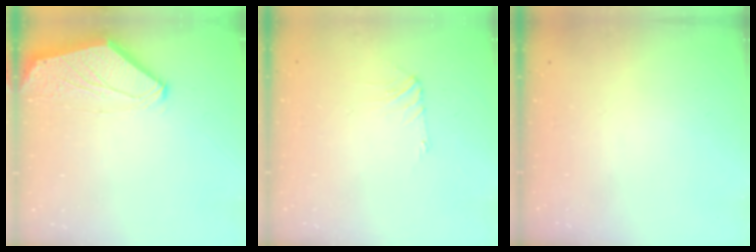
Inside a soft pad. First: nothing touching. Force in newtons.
{"total": 2.8, "press": 2.7, "slide": 0.5}
{"total": 0.0}